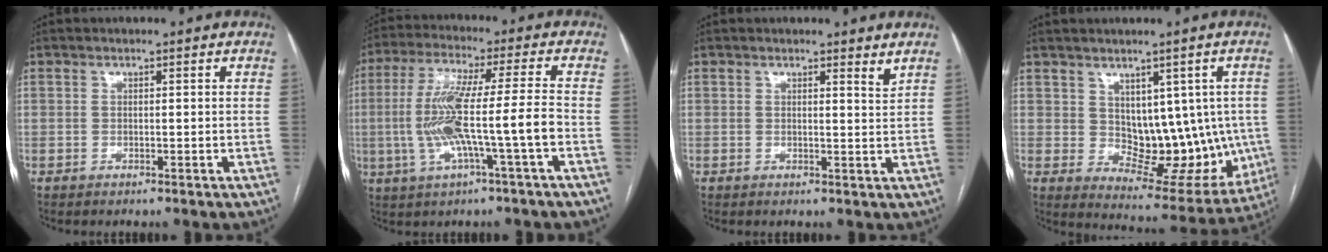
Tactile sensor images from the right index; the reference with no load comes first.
{"total": 12.5, "force": [-2.5, -0.1, 12.2], "torque": [-0.246, 0.011, -0.047]}
{"total": 1.8, "force": [1.7, 0.0, 0.7], "torque": [-0.014, -0.017, 0.017]}
{"total": 12.4, "force": [0.7, 7.5, 9.8], "torque": [-0.105, 0.009, 0.036]}